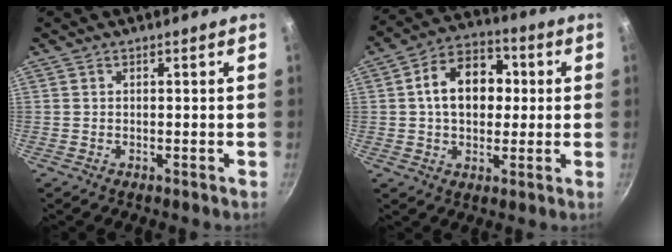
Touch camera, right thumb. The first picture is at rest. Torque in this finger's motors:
{"motor_torque": [0.51, 2.47, 1.17, 0.19, 0.32]}